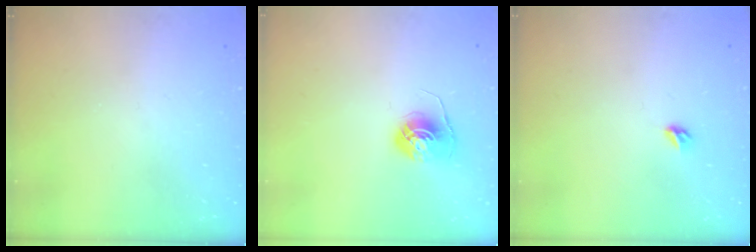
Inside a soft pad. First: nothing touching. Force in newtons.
{"total": 6.0, "press": 6.0, "slide": 0.5}
{"total": 3.5, "press": 3.4, "slide": 0.7}